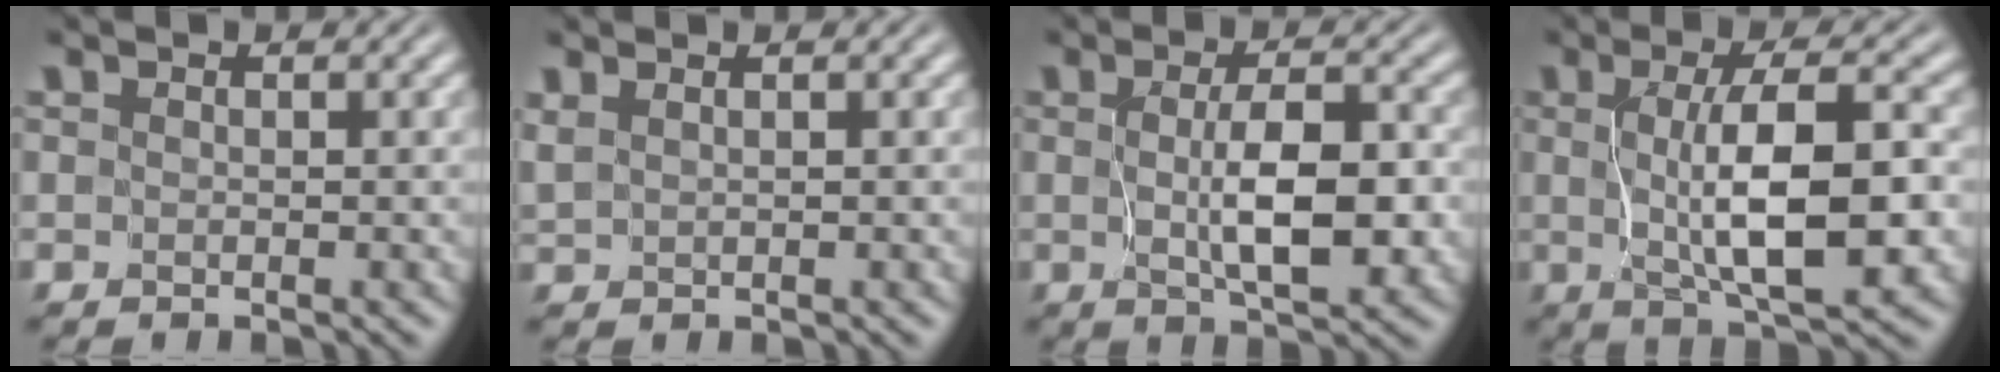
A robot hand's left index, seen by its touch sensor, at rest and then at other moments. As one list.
[{"total": 1.0, "force": [0.9, 0.3, 0.4], "torque": [-0.008, 0.003, 0.022]}, {"total": 5.7, "force": [-0.3, 2.1, 5.3], "torque": [-0.093, -0.006, -0.002]}, {"total": 8.1, "force": [-0.2, 2.4, 7.7], "torque": [-0.120, 0.000, -0.002]}]